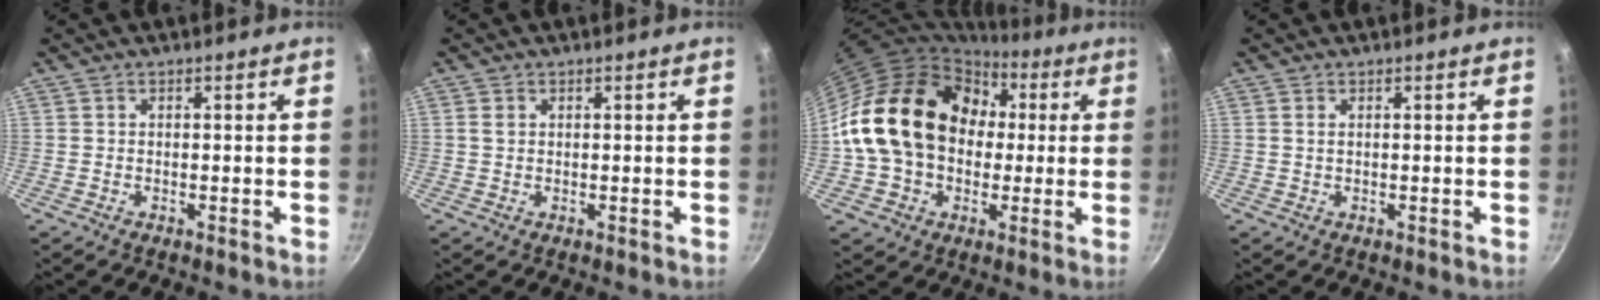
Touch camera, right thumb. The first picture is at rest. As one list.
[{"total": 1.3, "force": [0.4, 1.0, 0.7], "torque": [-0.012, 0.002, 0.007]}, {"total": 22.0, "force": [2.1, 16.9, 13.9], "torque": [-0.217, 0.046, 0.035]}, {"total": 0.8, "force": [0.2, 0.4, 0.6], "torque": [-0.011, 0.000, 0.004]}]